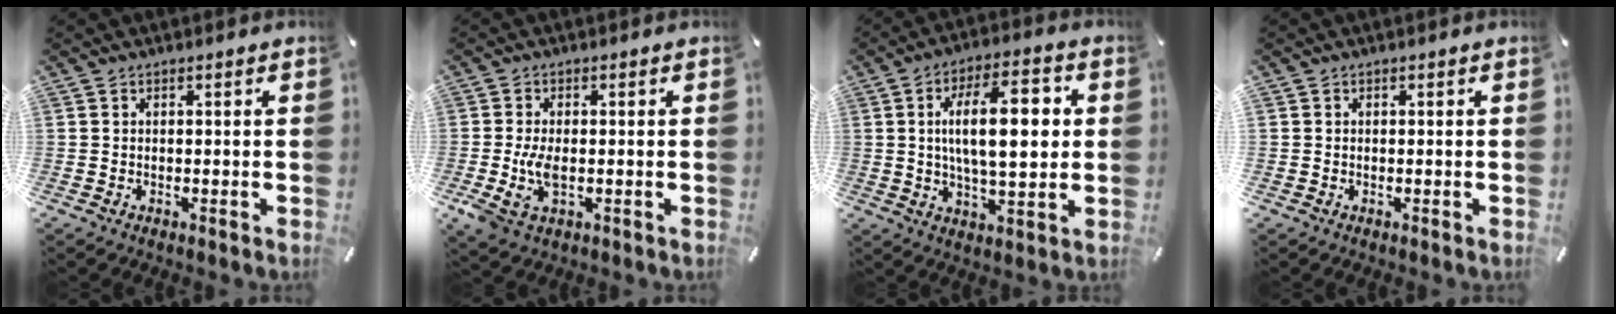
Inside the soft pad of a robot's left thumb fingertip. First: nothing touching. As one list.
[{"total": 6.2, "force": [-1.0, 3.4, 5.1], "torque": [-0.104, -0.006, -0.018]}, {"total": 16.0, "force": [2.6, 7.0, 14.2], "torque": [-0.241, 0.005, 0.031]}, {"total": 1.2, "force": [0.0, 1.1, -0.3], "torque": [0.006, 0.004, -0.004]}]